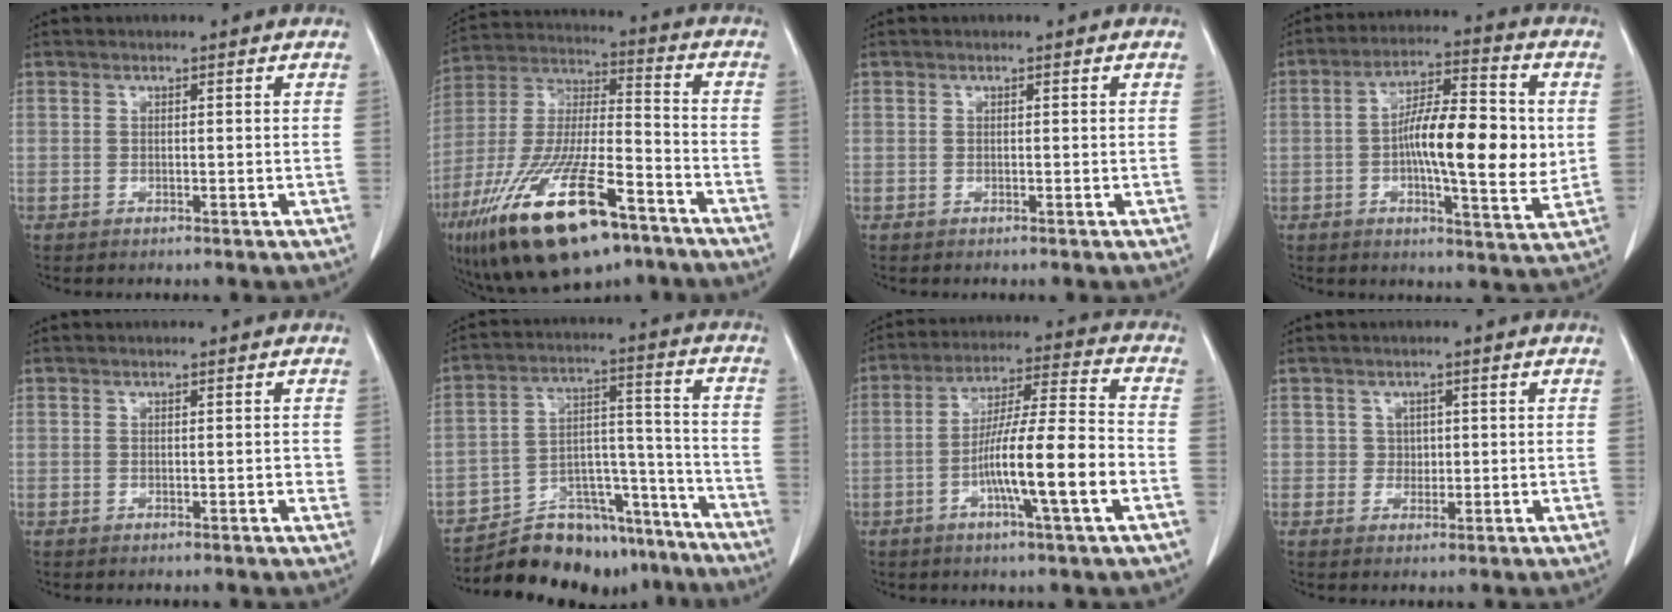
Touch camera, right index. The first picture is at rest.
{"total": 23.1, "force": [-13.6, 6.0, 17.7], "torque": [-0.360, -0.032, -0.238]}
{"total": 0.0}
{"total": 14.5, "force": [-0.2, 3.2, 14.1], "torque": [-0.233, 0.007, -0.009]}
{"total": 0.7, "force": [-0.1, 0.3, 0.6], "torque": [-0.010, 0.001, 0.001]}
{"total": 17.4, "force": [-15.7, 6.2, 4.3], "torque": [-0.055, 0.050, -0.236]}
{"total": 13.8, "force": [-4.1, 0.2, 13.2], "torque": [-0.229, 0.003, -0.074]}
{"total": 1.9, "force": [0.4, 1.8, 0.4], "torque": [-0.002, 0.000, 0.006]}